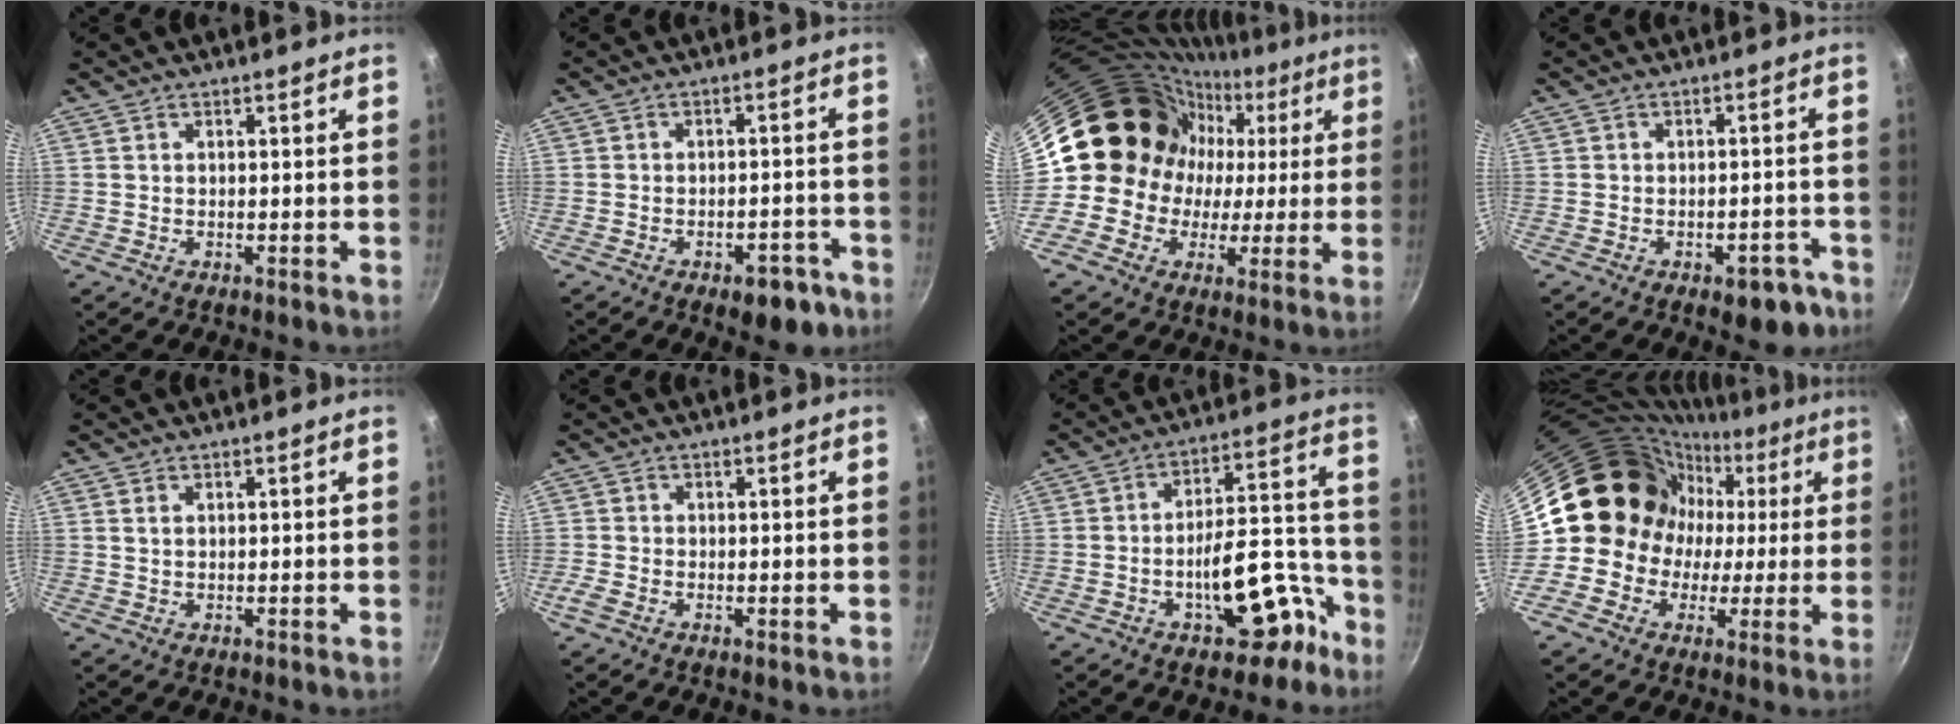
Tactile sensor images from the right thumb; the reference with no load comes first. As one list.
[{"total": 7.5, "force": [-4.3, 3.9, 4.8], "torque": [-0.027, 0.035, -0.043]}, {"total": 18.1, "force": [2.4, 16.5, 6.9], "torque": [-0.063, 0.036, 0.031]}, {"total": 7.2, "force": [-4.1, 3.9, 4.4], "torque": [-0.016, 0.037, -0.038]}, {"total": 1.0, "force": [0.5, 0.6, 0.7], "torque": [-0.013, 0.001, 0.010]}, {"total": 1.6, "force": [-0.6, 1.0, 1.1], "torque": [-0.026, 0.001, -0.017]}, {"total": 15.0, "force": [-7.4, 7.3, 10.8], "torque": [-0.085, 0.088, -0.099]}, {"total": 16.7, "force": [1.2, 15.5, 6.1], "torque": [-0.044, 0.036, 0.007]}]